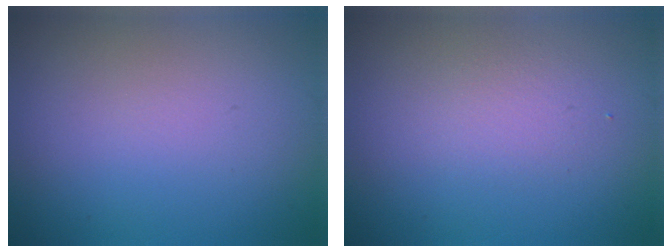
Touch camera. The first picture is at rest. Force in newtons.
{"total": 1.6, "press": 1.6, "slide": 0.0}